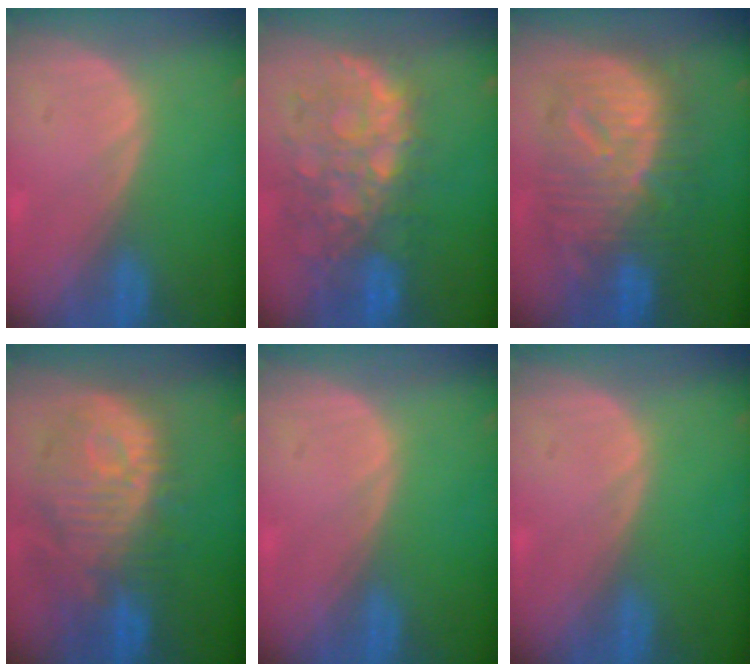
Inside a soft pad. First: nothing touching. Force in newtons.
{"total": 11.1, "press": 9.7, "slide": 5.5}
{"total": 12.5, "press": 12.4, "slide": 1.1}
{"total": 12.4, "press": 11.1, "slide": 5.6}
{"total": 0.0}
{"total": 0.0}